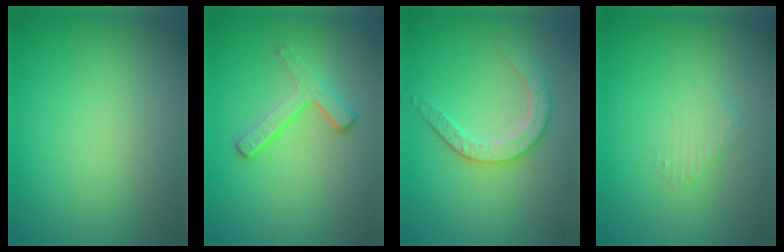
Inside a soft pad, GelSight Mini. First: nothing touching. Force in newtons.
{"total": 3.2, "press": 2.2, "slide": 2.3}
{"total": 2.9, "press": 2.9, "slide": 0.7}
{"total": 1.3, "press": 1.3, "slide": 0.3}